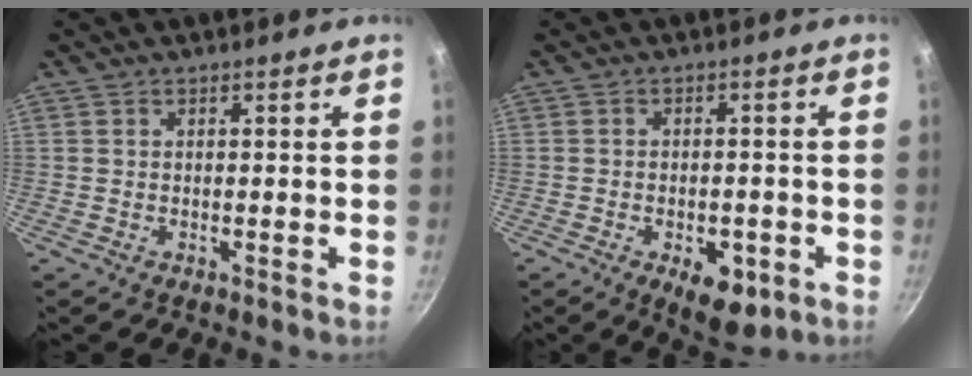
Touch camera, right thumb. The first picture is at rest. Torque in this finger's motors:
{"motor_torque": [-0.11, 0.32, -0.09, -0.05, 0.15]}